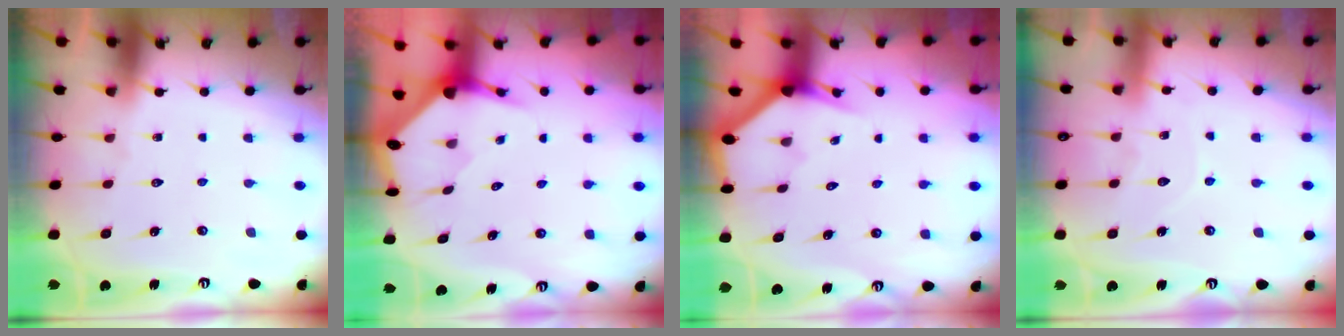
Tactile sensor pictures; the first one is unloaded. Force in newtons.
{"total": 3.6, "press": 3.6, "slide": 0.5}
{"total": 3.1, "press": 3.1, "slide": 0.1}
{"total": 6.2, "press": 6.2, "slide": 0.6}